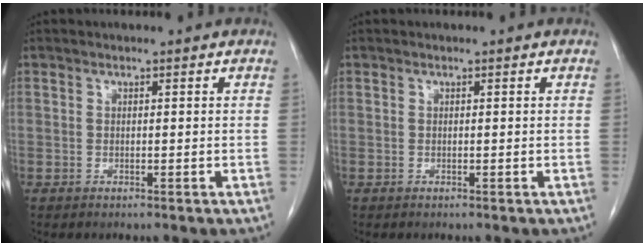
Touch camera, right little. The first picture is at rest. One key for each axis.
{"total": 0.0}